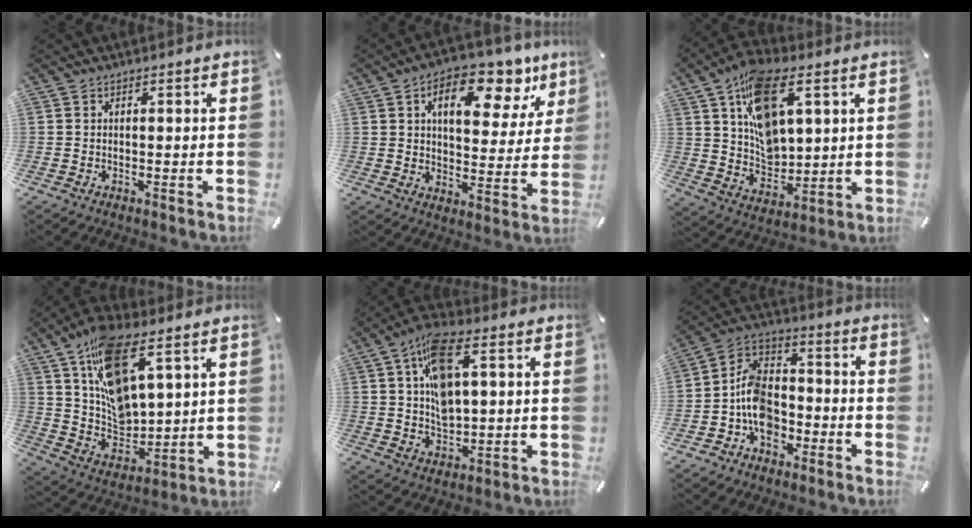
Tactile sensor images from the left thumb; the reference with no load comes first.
{"total": 15.4, "force": [8.0, 8.5, 10.1], "torque": [-0.130, -0.044, 0.126]}
{"total": 15.4, "force": [6.6, 9.6, 10.1], "torque": [-0.176, -0.014, 0.123]}
{"total": 16.3, "force": [8.7, 8.2, 11.1], "torque": [-0.207, -0.038, 0.160]}
{"total": 12.2, "force": [3.3, 6.6, 9.7], "torque": [-0.185, 0.007, 0.060]}
{"total": 10.6, "force": [-4.7, 7.9, 5.3], "torque": [-0.118, 0.028, -0.091]}